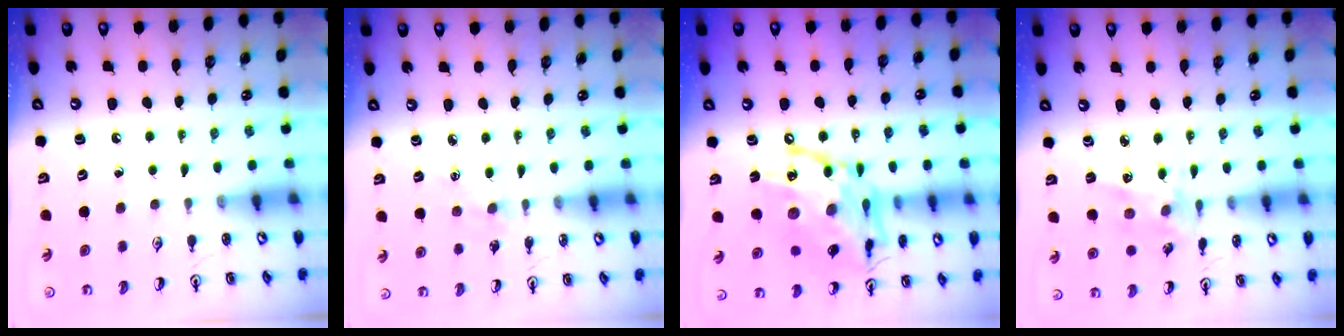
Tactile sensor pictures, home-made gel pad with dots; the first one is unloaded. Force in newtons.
{"total": 2.2, "press": 2.2, "slide": 0.3}
{"total": 22.2, "press": 22.1, "slide": 1.8}
{"total": 6.1, "press": 6.0, "slide": 1.2}